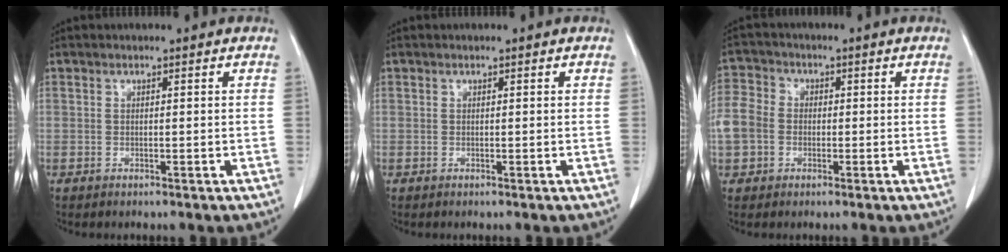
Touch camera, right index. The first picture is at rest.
{"total": 0.0}
{"total": 8.7, "force": [-0.9, 7.6, 4.0], "torque": [-0.113, 0.027, -0.019]}